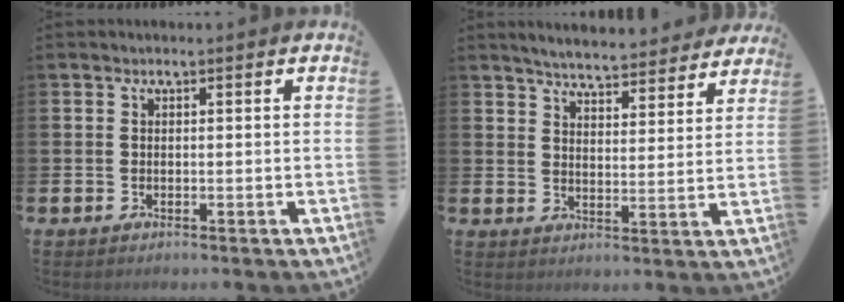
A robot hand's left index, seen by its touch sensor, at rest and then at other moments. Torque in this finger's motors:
{"motor_torque": [0.18, -0.62, 0.82, 0.15]}